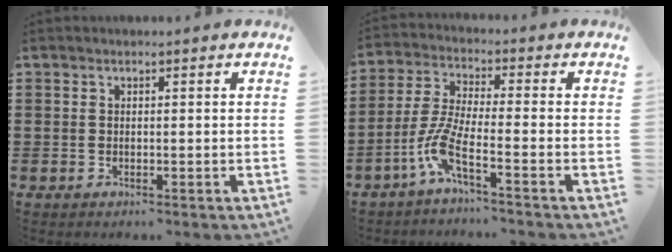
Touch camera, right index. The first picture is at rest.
{"total": 7.0, "force": [-3.8, 1.3, 5.7], "torque": [-0.153, -0.016, -0.080]}